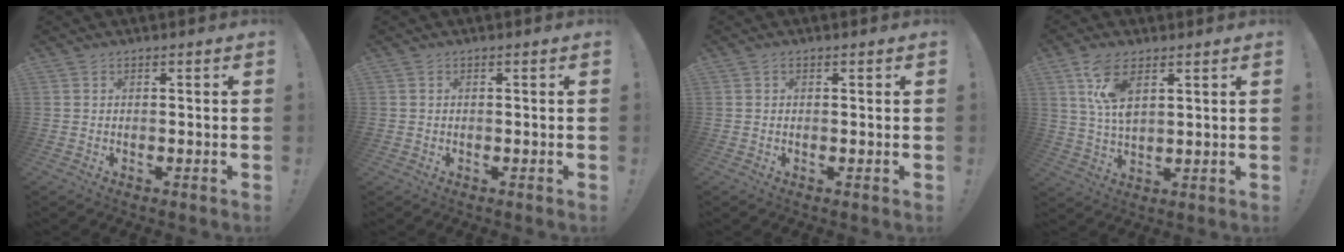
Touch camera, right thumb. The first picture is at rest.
{"total": 0.6, "force": [-0.3, 0.6, 0.1], "torque": [-0.002, 0.002, -0.004]}
{"total": 0.6, "force": [0.3, 0.3, 0.5], "torque": [-0.012, 0.000, 0.004]}
{"total": 9.9, "force": [4.9, 4.4, 7.4], "torque": [-0.150, -0.014, 0.088]}